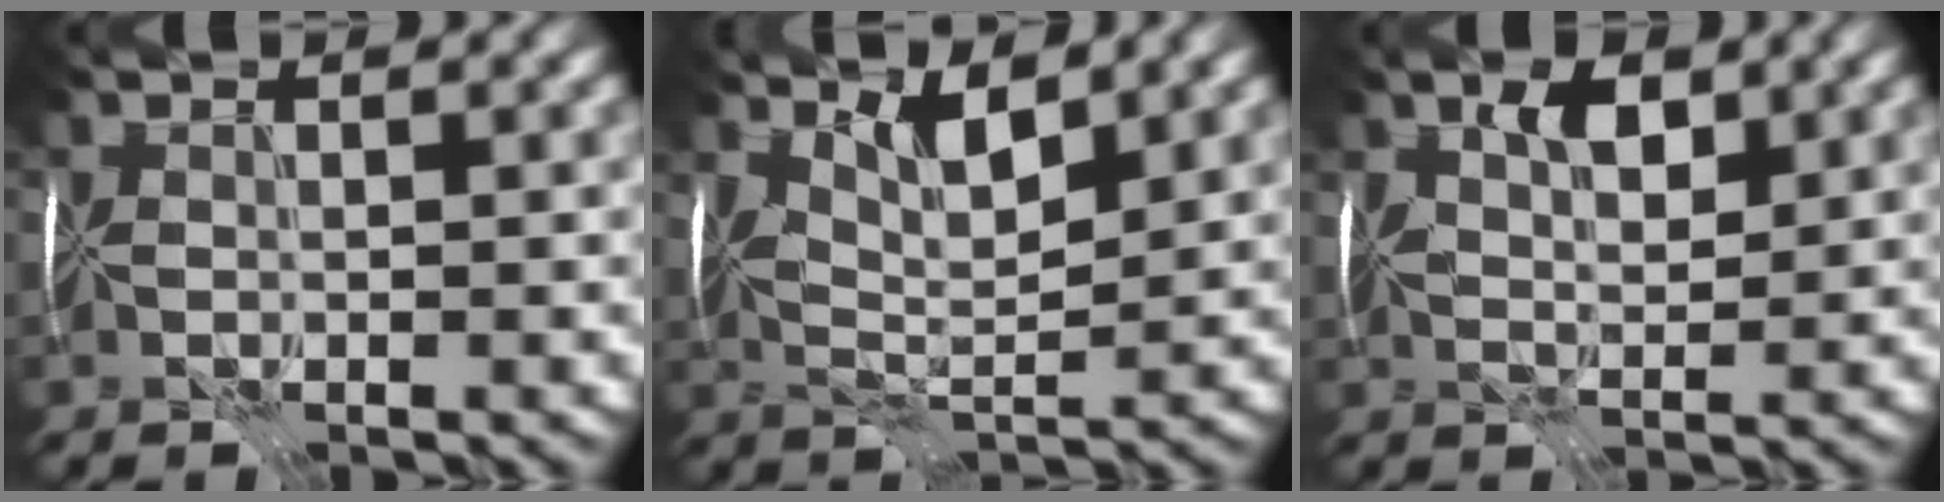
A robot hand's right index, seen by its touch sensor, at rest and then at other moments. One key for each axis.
{"total": 4.4, "fx": 2.4, "fy": 1.5, "fz": 3.4, "tx": -0.068, "ty": -0.004, "tz": 0.044}
{"total": 4.1, "fx": 2.0, "fy": 2.0, "fz": 3.0, "tx": -0.052, "ty": 0.003, "tz": 0.033}